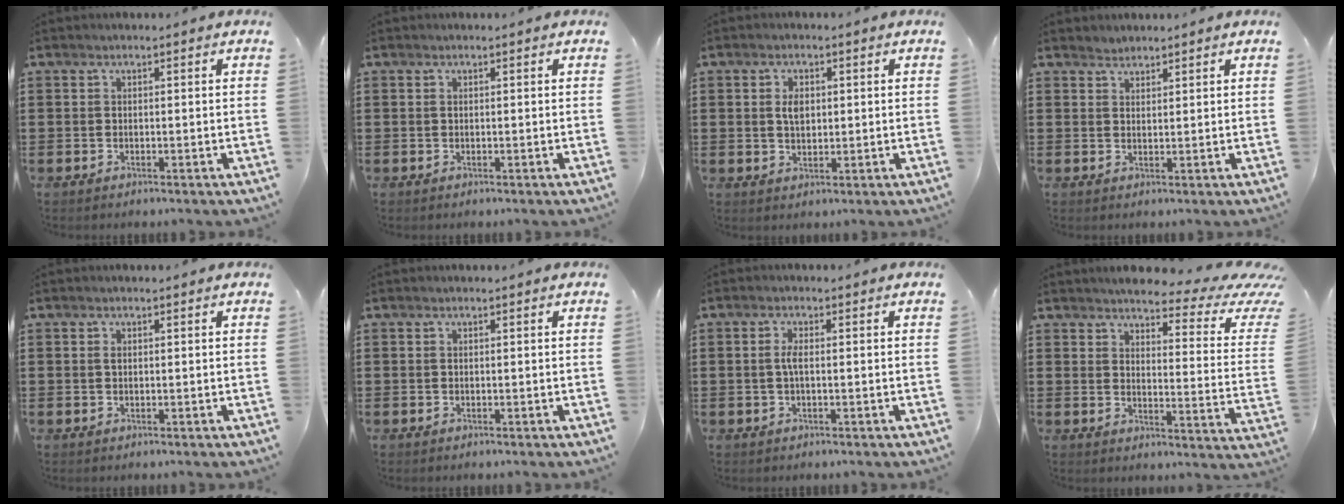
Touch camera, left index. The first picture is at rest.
{"total": 0.0}
{"total": 3.0, "force": [0.7, 1.7, 2.3], "torque": [-0.050, 0.009, 0.011]}
{"total": 1.4, "force": [1.3, 0.3, -0.3], "torque": [0.001, 0.001, 0.027]}
{"total": 0.7, "force": [0.2, 0.3, 0.5], "torque": [-0.013, 0.000, 0.003]}
{"total": 0.0}
{"total": 2.2, "force": [0.0, 0.6, 2.2], "torque": [-0.049, -0.001, -0.004]}
{"total": 4.9, "force": [3.9, 0.8, 2.9], "torque": [-0.053, -0.035, 0.057]}